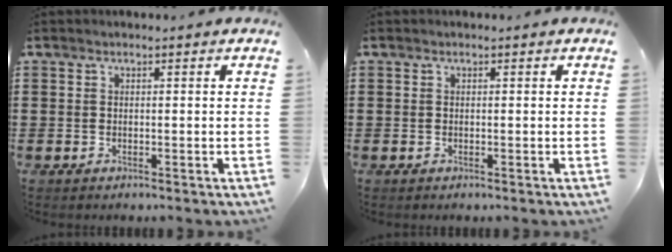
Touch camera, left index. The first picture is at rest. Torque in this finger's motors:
{"motor_torque": [0.07, -0.06, -0.02, -0.01]}